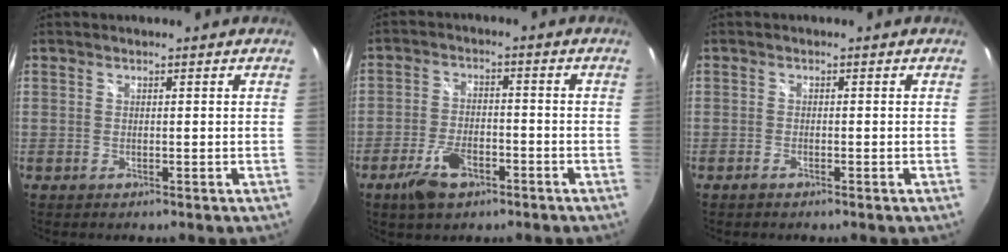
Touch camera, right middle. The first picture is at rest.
{"total": 7.7, "force": [-4.7, 3.8, 4.9], "torque": [-0.111, -0.003, -0.081]}
{"total": 0.9, "force": [-0.8, 0.1, 0.5], "torque": [-0.014, -0.001, -0.018]}